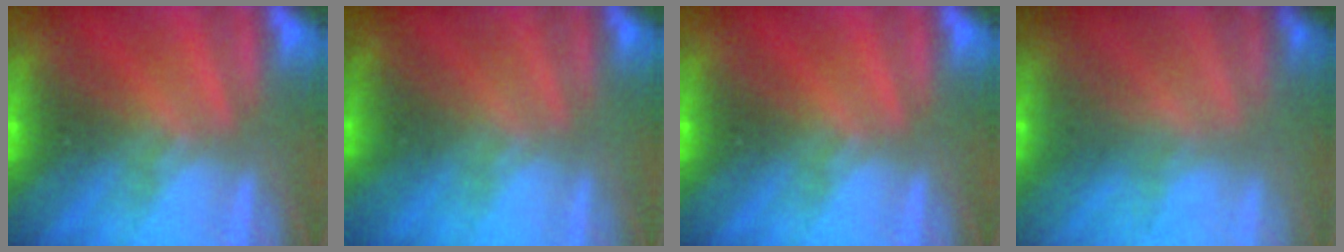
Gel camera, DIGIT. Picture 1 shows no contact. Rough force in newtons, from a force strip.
{"total": 2.8}
{"total": 0.0}
{"total": 2.9}